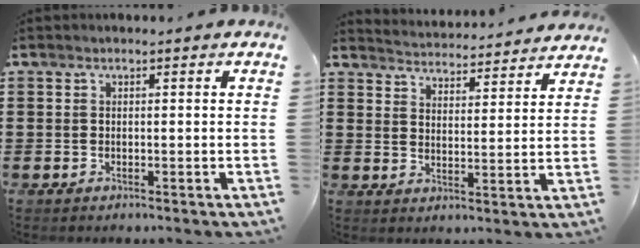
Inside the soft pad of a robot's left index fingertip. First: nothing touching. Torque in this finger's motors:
{"motor_torque": [2.14, 0.00, 0.03, -0.01]}